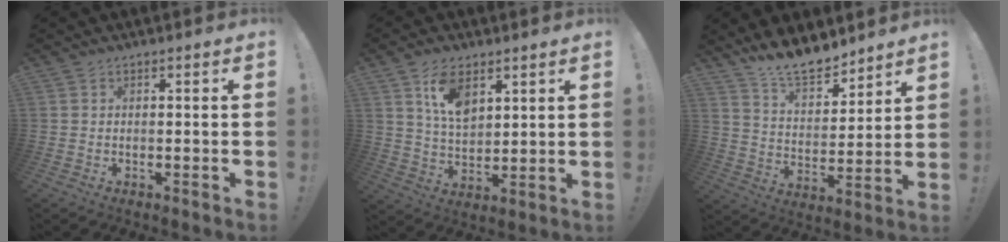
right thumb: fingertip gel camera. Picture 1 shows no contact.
{"total": 10.6, "force": [5.8, 6.1, 6.5], "torque": [-0.107, -0.022, 0.108]}
{"total": 12.5, "force": [11.0, 4.4, 4.1], "torque": [-0.074, -0.086, 0.205]}